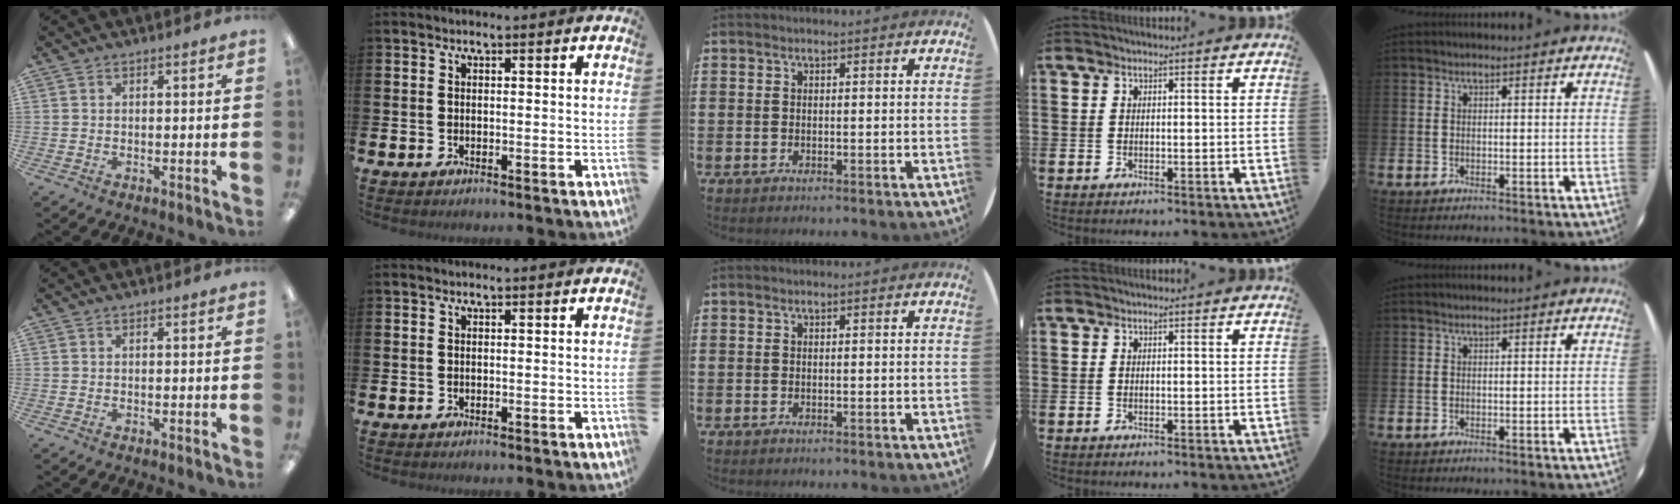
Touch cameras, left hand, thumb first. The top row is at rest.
{}